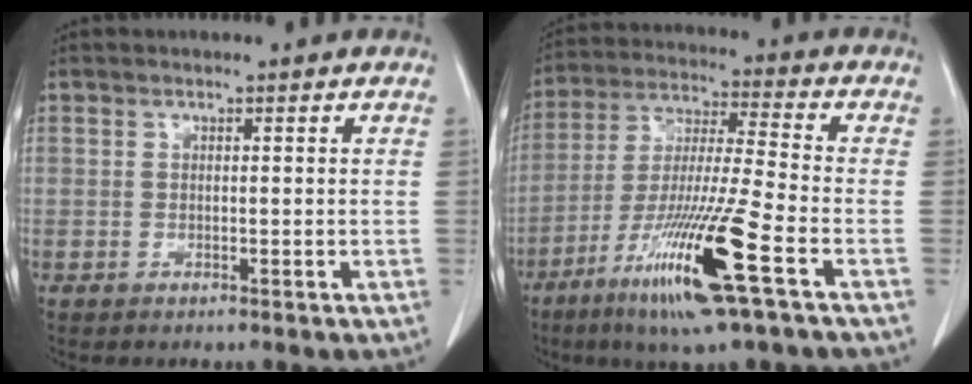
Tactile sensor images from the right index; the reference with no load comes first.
{"total": 16.7, "force": [-7.9, -0.3, 14.7], "torque": [-0.299, -0.035, -0.146]}